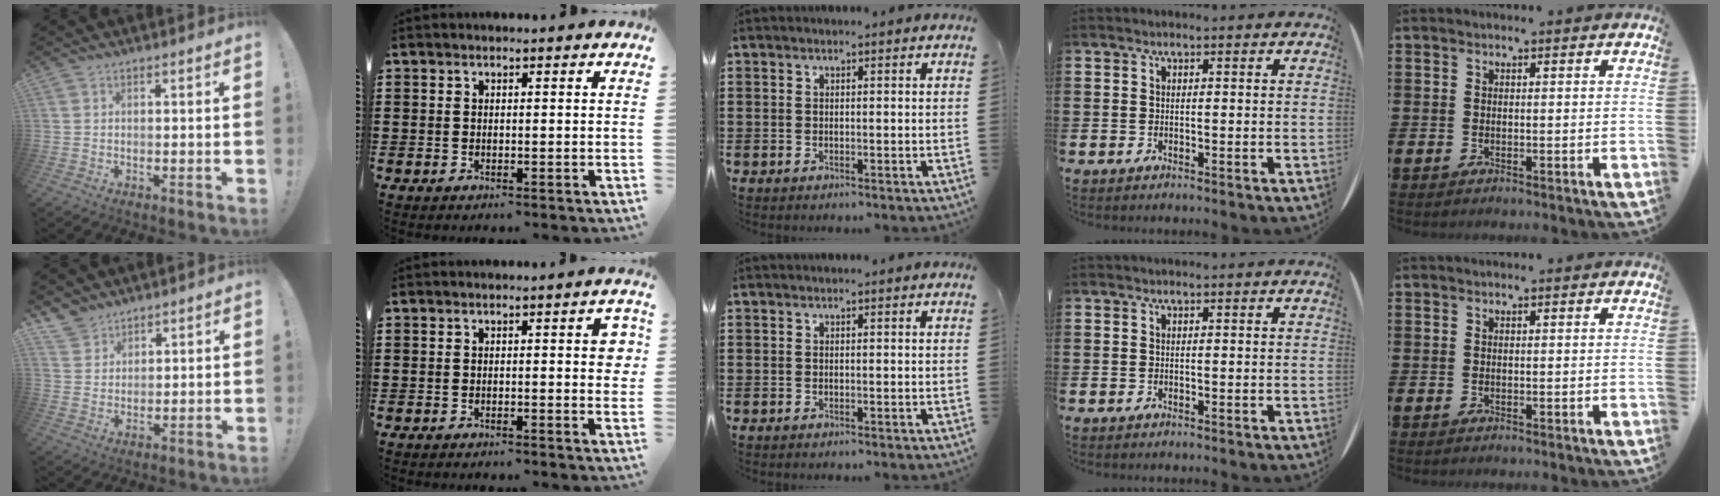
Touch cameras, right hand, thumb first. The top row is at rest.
{"thumb": {"total": 5.6, "force": [4.7, 2.8, 0.8], "torque": [-0.015, -0.033, 0.092]}, "index": {"total": 3.0, "force": [0.0, 0.5, 3.0], "torque": [-0.036, -0.006, -0.004]}}